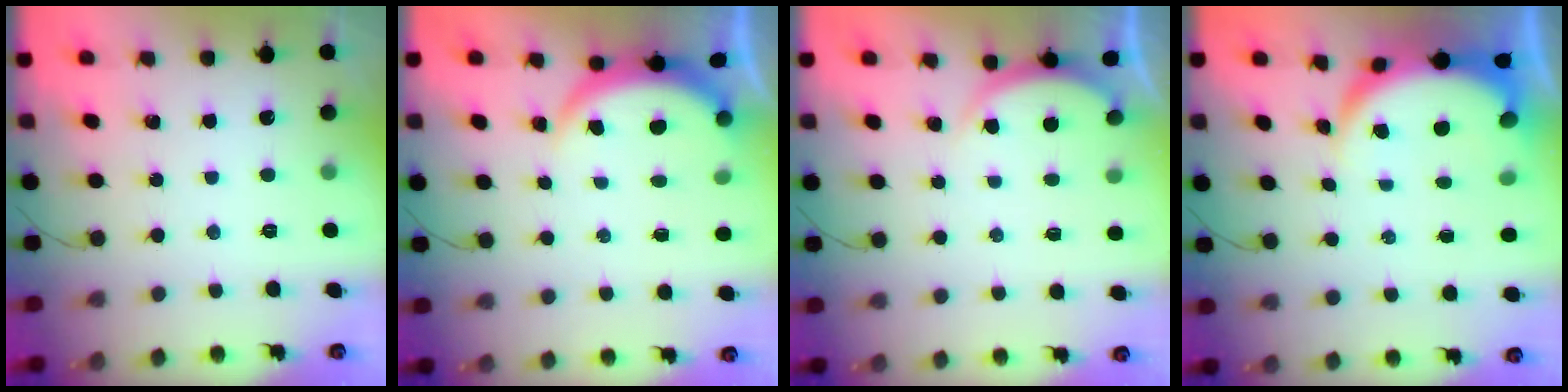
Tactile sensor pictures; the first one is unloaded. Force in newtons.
{"total": 3.9, "press": 3.9, "slide": 0.2}
{"total": 2.1, "press": 2.0, "slide": 0.5}
{"total": 6.3, "press": 6.2, "slide": 0.4}